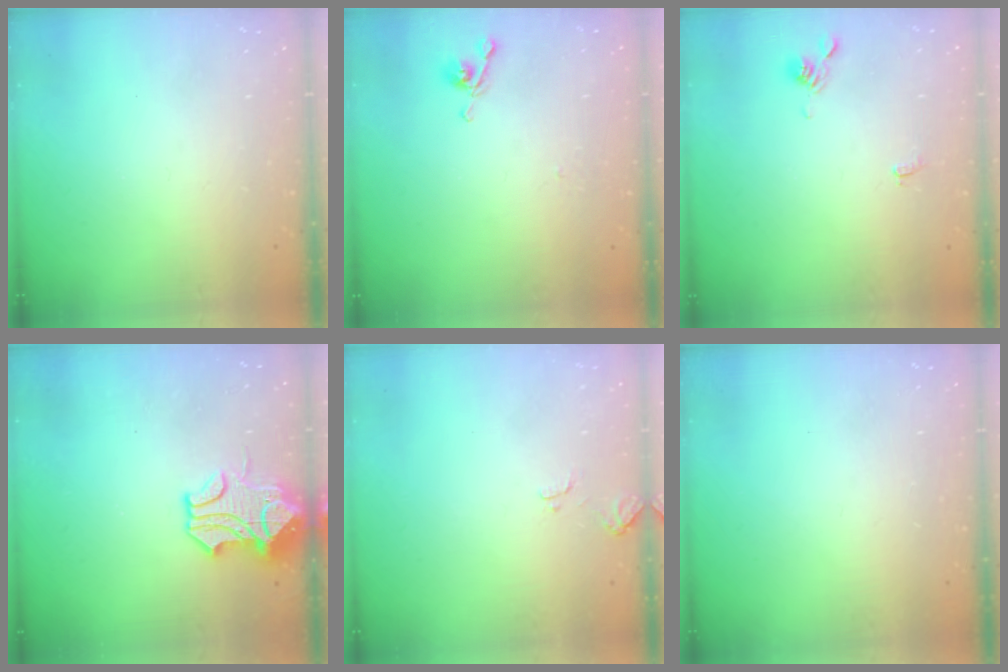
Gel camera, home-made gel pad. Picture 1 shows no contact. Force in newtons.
{"total": 4.6, "press": 4.5, "slide": 0.2}
{"total": 1.1, "press": 1.0, "slide": 0.4}
{"total": 2.1, "press": 1.5, "slide": 1.5}
{"total": 2.5, "press": 2.5, "slide": 0.3}
{"total": 0.0}